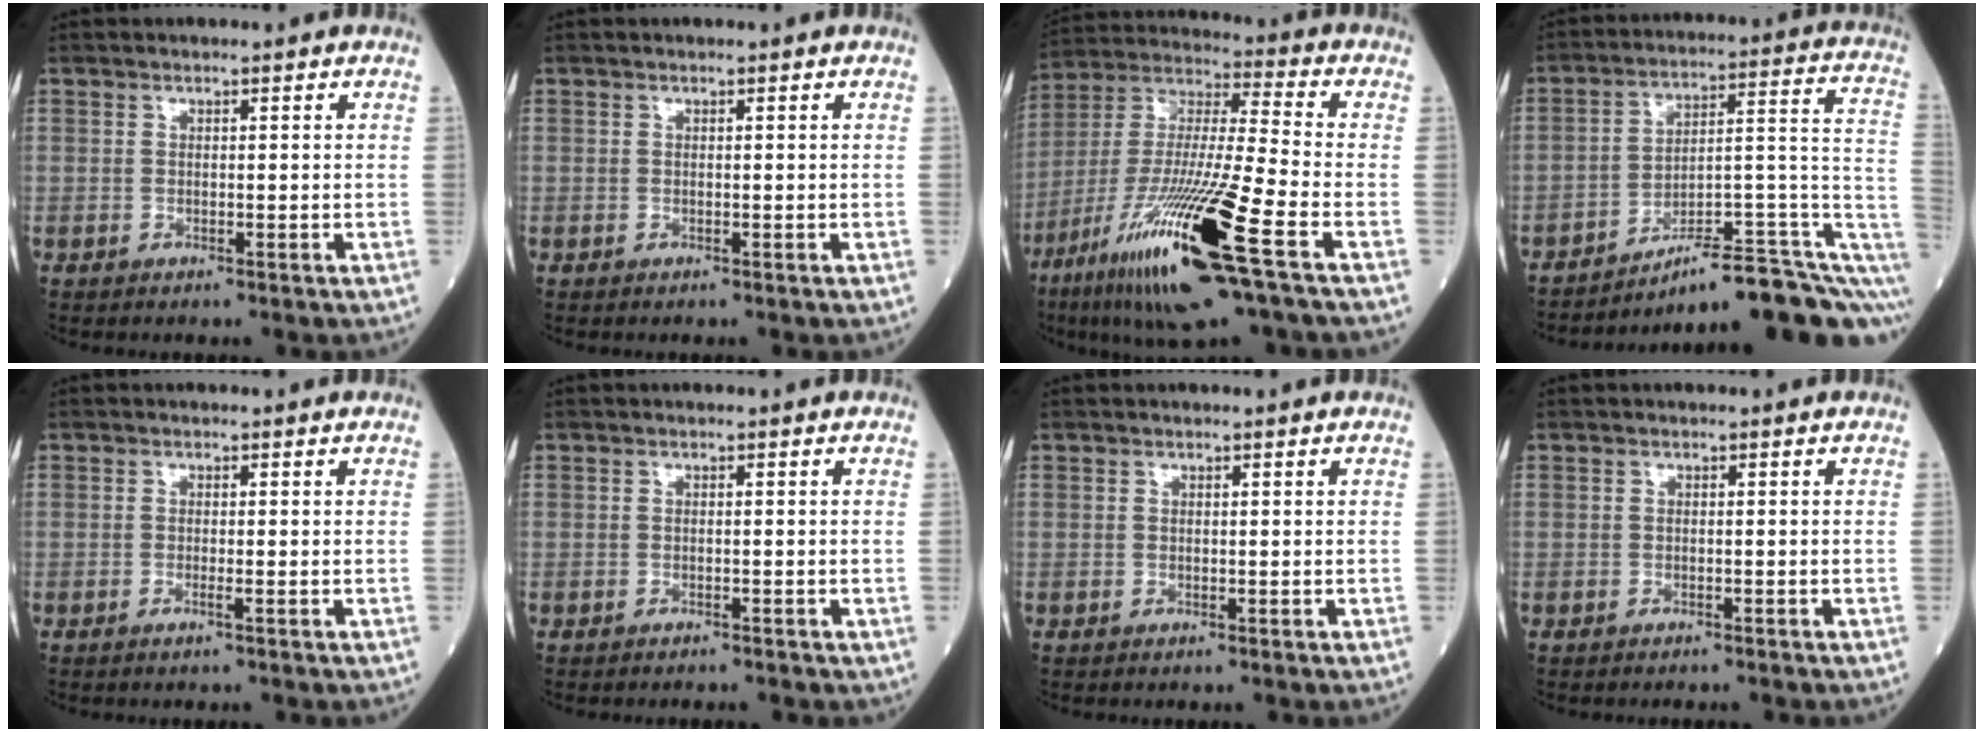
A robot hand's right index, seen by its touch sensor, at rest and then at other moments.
{"total": 0.0}
{"total": 21.6, "force": [-10.5, 0.8, 18.9], "torque": [-0.382, -0.049, -0.196]}
{"total": 17.9, "force": [-12.1, 2.9, 12.9], "torque": [-0.102, 0.062, -0.165]}
{"total": 0.8, "force": [-0.5, -0.2, 0.5], "torque": [-0.010, 0.001, -0.010]}
{"total": 1.6, "force": [-1.4, 0.5, 0.4], "torque": [-0.007, 0.000, -0.018]}
{"total": 0.0}
{"total": 1.5, "force": [-1.5, 0.2, 0.5], "torque": [-0.009, -0.001, -0.019]}